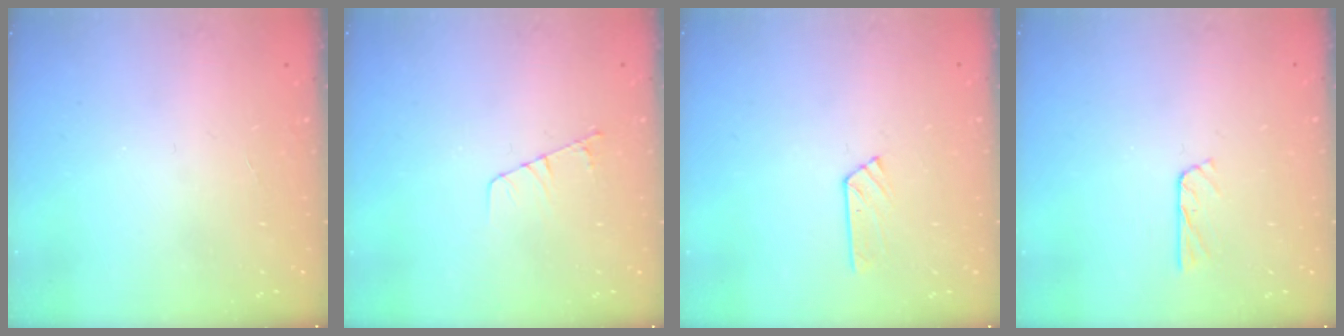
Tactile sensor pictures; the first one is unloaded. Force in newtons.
{"total": 4.2, "press": 4.2, "slide": 0.5}
{"total": 5.3, "press": 5.2, "slide": 0.5}
{"total": 2.8, "press": 2.8, "slide": 0.3}